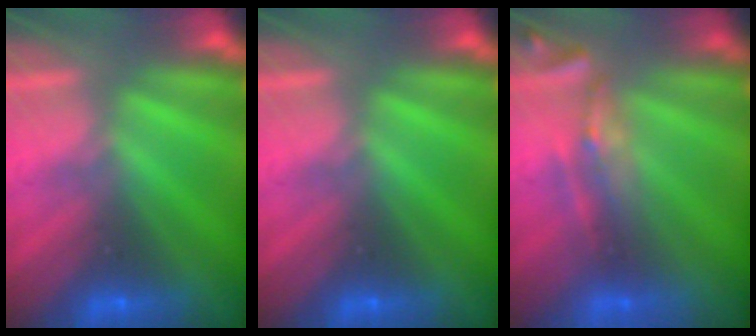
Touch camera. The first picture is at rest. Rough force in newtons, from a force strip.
{"total": 0.0}
{"total": 2.5}